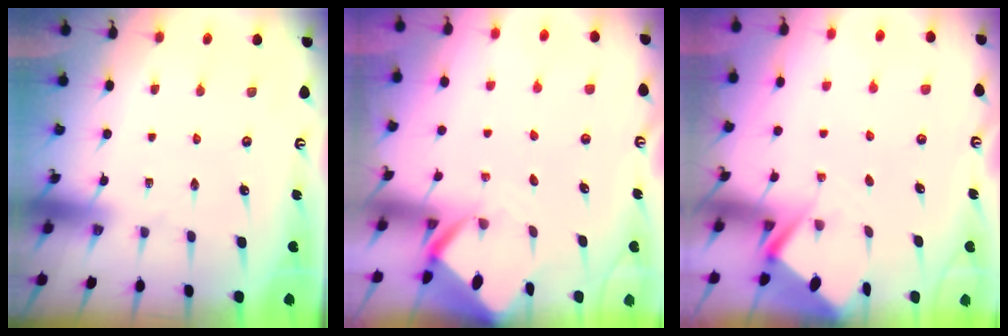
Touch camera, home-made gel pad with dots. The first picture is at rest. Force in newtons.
{"total": 3.0, "press": 3.0, "slide": 0.1}
{"total": 2.9, "press": 2.9, "slide": 0.4}